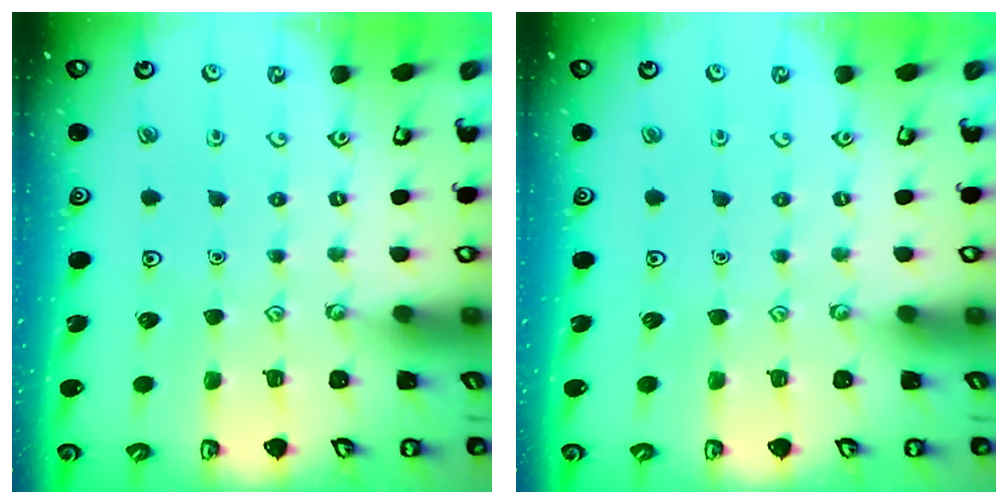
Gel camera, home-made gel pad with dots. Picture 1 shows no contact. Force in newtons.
{"total": 0.0}